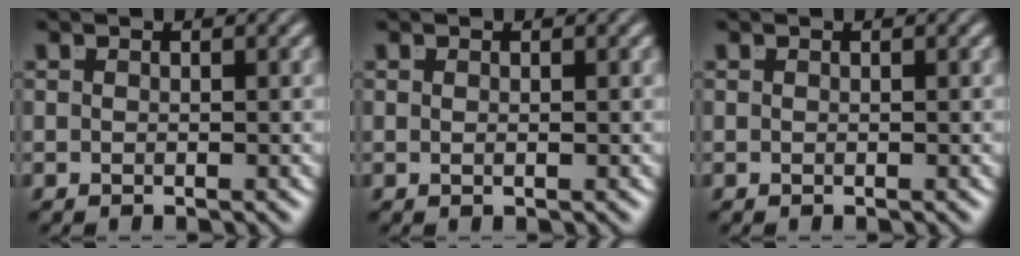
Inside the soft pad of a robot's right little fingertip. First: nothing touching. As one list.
[{"total": 0.6, "force": [-0.1, -0.5, 0.3], "torque": [-0.007, -0.006, 0.002]}, {"total": 0.0}]